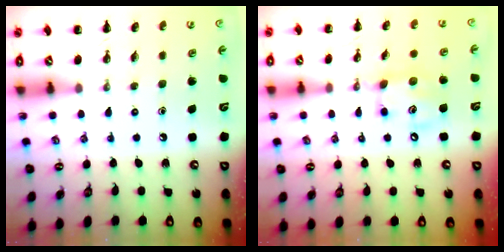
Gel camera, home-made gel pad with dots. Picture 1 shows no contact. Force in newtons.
{"total": 9.6, "press": 9.4, "slide": 1.6}